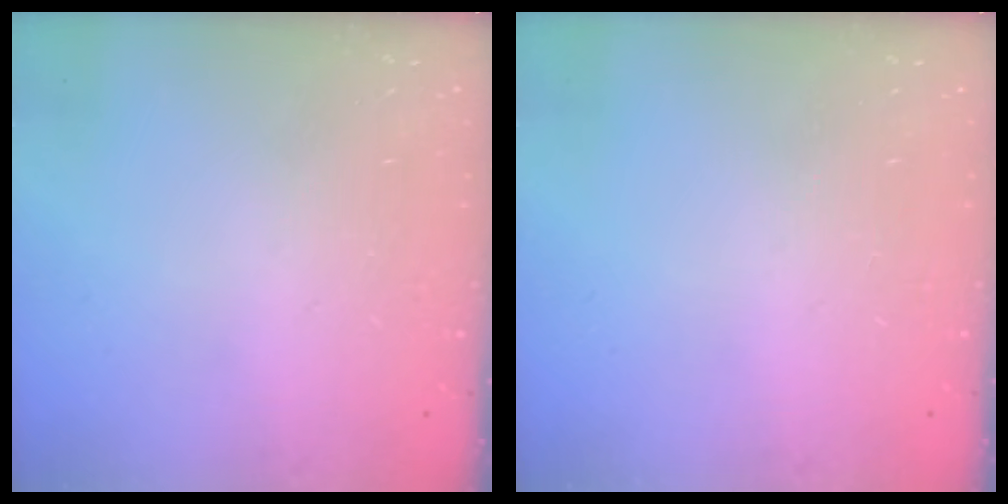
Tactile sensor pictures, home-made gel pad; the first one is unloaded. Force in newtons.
{"total": 0.0}